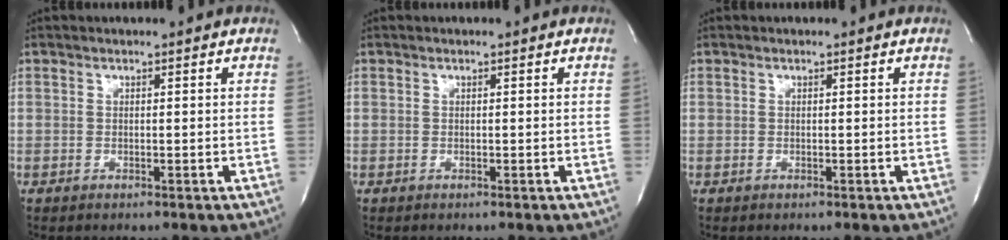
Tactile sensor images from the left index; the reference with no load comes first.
{"total": 0.0}
{"total": 0.0}